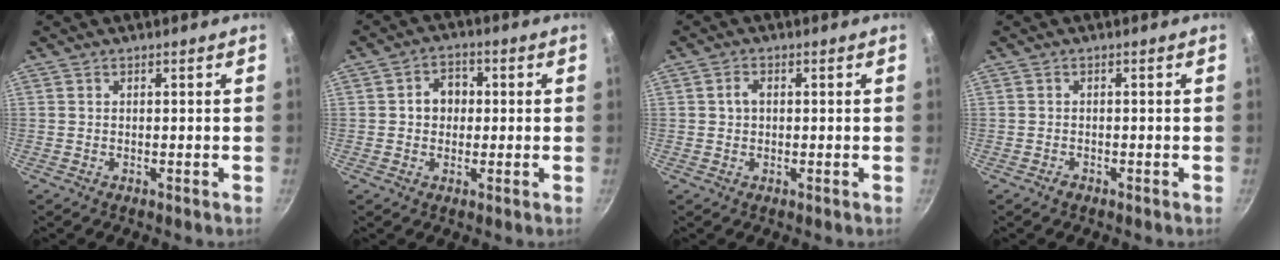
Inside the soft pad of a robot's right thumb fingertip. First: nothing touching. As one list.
[{"total": 5.0, "force": [0.2, 4.1, 2.8], "torque": [-0.022, 0.015, -0.006]}, {"total": 2.1, "force": [0.2, 1.6, 1.4], "torque": [-0.020, 0.006, 0.003]}, {"total": 0.9, "force": [-0.7, 0.5, 0.3], "torque": [-0.006, 0.001, -0.015]}]